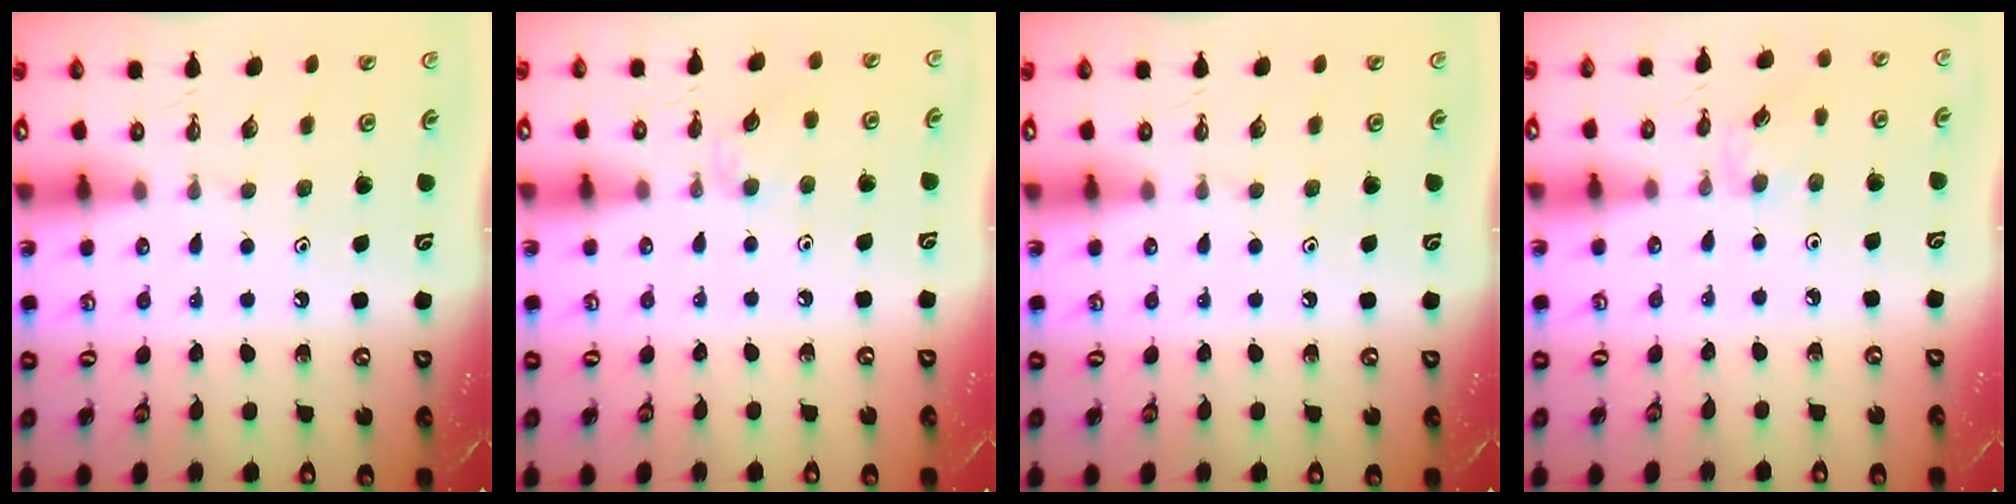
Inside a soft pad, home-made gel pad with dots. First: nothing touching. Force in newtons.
{"total": 4.8, "press": 4.7, "slide": 0.6}
{"total": 0.0}
{"total": 3.2, "press": 3.2, "slide": 0.5}